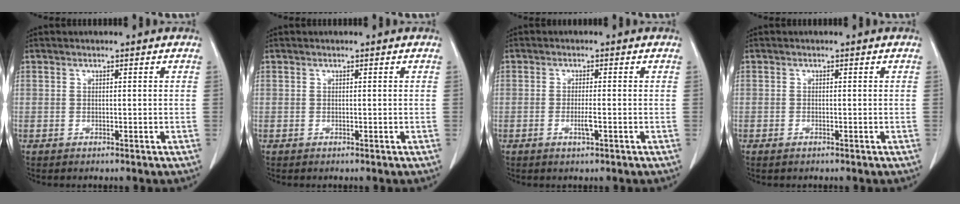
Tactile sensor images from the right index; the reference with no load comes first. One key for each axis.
{"total": 0.0}
{"total": 2.4, "fx": -0.7, "fy": 0.3, "fz": 2.2, "tx": -0.047, "ty": -0.004, "tz": -0.012}
{"total": 0.7, "fx": -0.3, "fy": 0.4, "fz": 0.5, "tx": -0.012, "ty": -0.001, "tz": -0.003}